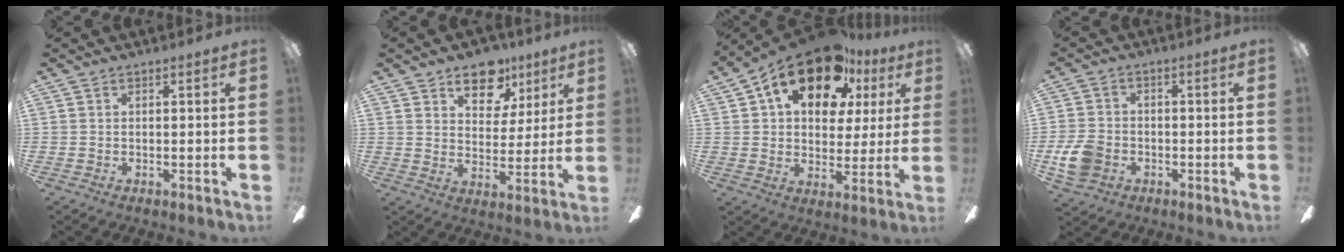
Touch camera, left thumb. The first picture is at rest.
{"total": 11.2, "force": [7.6, 6.6, 4.9], "torque": [-0.059, -0.040, 0.135]}
{"total": 18.6, "force": [11.5, 9.5, 11.1], "torque": [-0.188, -0.050, 0.199]}
{"total": 8.4, "force": [-2.9, 6.5, 4.4], "torque": [-0.101, 0.016, -0.054]}